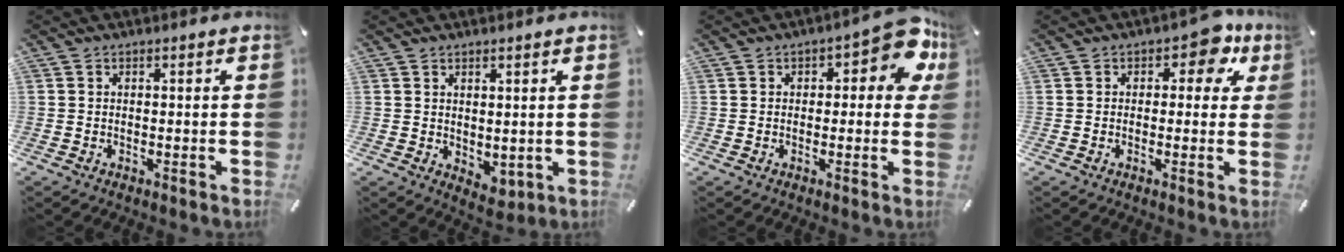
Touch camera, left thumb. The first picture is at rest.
{"total": 2.6, "force": [1.6, 1.8, 0.8], "torque": [-0.001, -0.010, 0.029]}
{"total": 8.8, "force": [3.2, 4.4, 7.0], "torque": [-0.080, -0.011, 0.049]}
{"total": 7.1, "force": [3.1, 4.2, 4.8], "torque": [-0.048, -0.012, 0.044]}